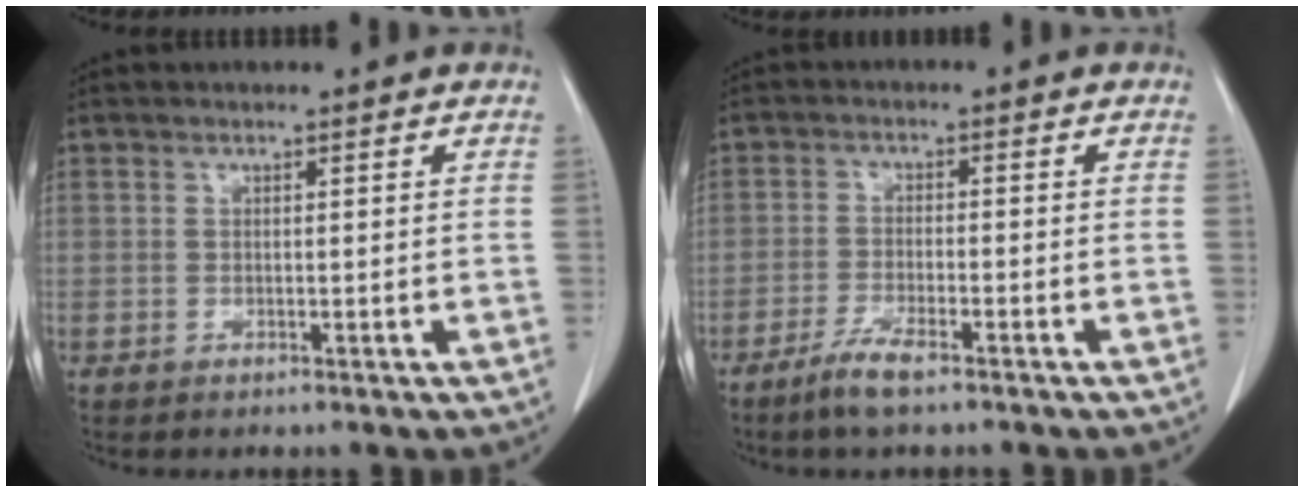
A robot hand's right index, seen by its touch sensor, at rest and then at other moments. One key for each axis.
{"total": 4.4, "fx": -3.2, "fy": 0.5, "fz": 2.9, "tx": -0.063, "ty": -0.006, "tz": -0.061}